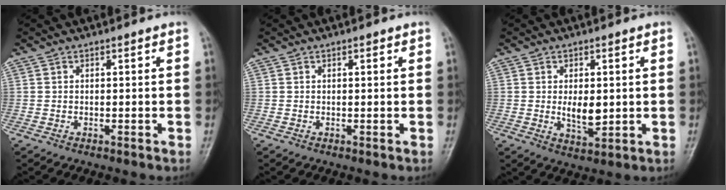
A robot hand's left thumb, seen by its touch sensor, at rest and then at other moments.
{"total": 1.0, "force": [0.4, 0.4, 0.8], "torque": [-0.009, 0.002, 0.004]}
{"total": 5.9, "force": [0.2, 3.0, 5.0], "torque": [-0.071, -0.012, 0.009]}